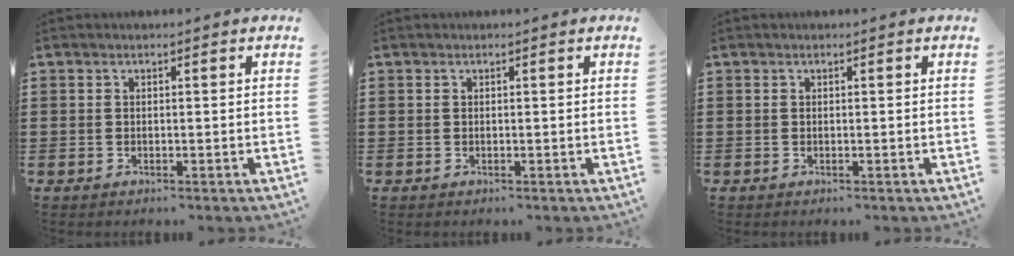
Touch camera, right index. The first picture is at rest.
{"total": 0.0}
{"total": 0.0}